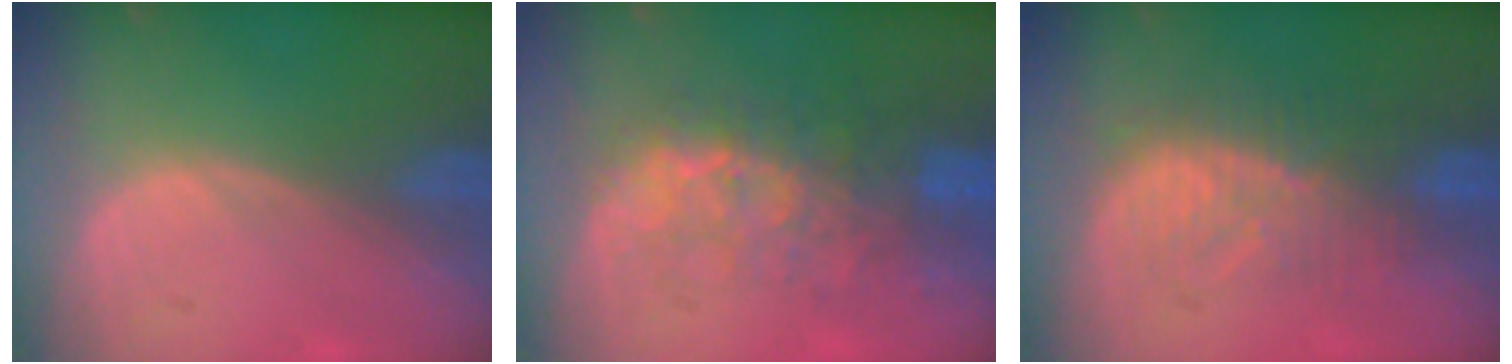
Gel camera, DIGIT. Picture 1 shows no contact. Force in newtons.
{"total": 9.7, "press": 8.8, "slide": 4.0}
{"total": 8.3, "press": 8.1, "slide": 1.7}